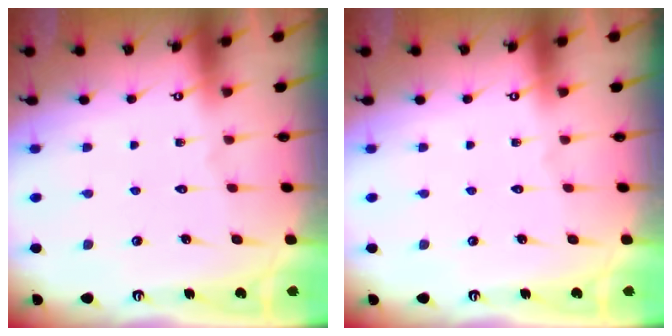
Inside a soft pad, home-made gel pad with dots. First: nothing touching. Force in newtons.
{"total": 0.0}